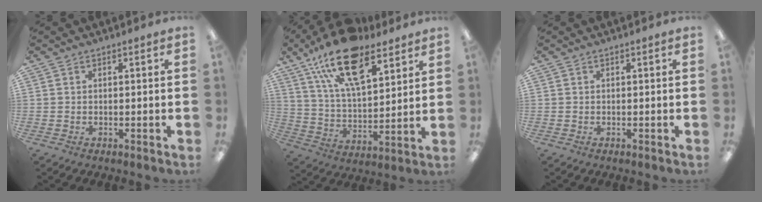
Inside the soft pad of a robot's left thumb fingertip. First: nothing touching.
{"total": 20.2, "force": [12.5, 9.0, 13.1], "torque": [-0.222, -0.057, 0.219]}
{"total": 0.0}